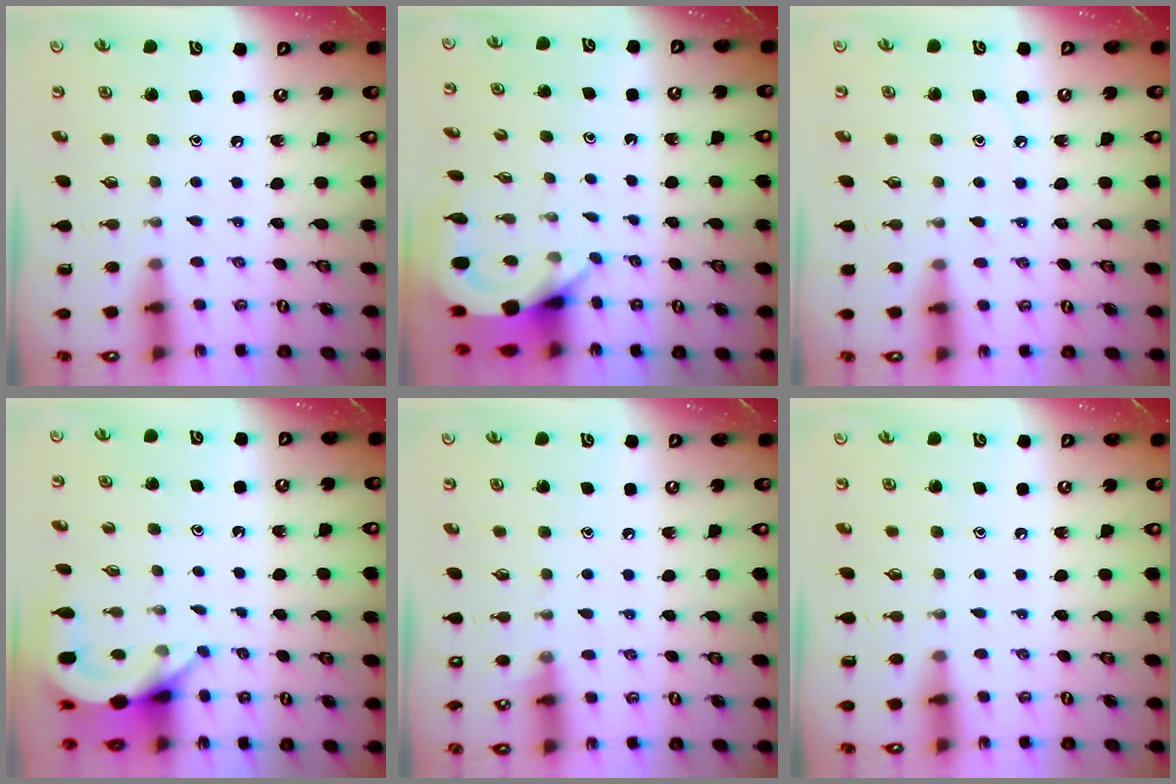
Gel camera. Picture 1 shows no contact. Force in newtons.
{"total": 3.7, "press": 3.7, "slide": 0.2}
{"total": 6.3, "press": 6.2, "slide": 1.0}
{"total": 5.2, "press": 5.2, "slide": 0.2}
{"total": 2.9, "press": 2.9, "slide": 0.4}
{"total": 0.0}